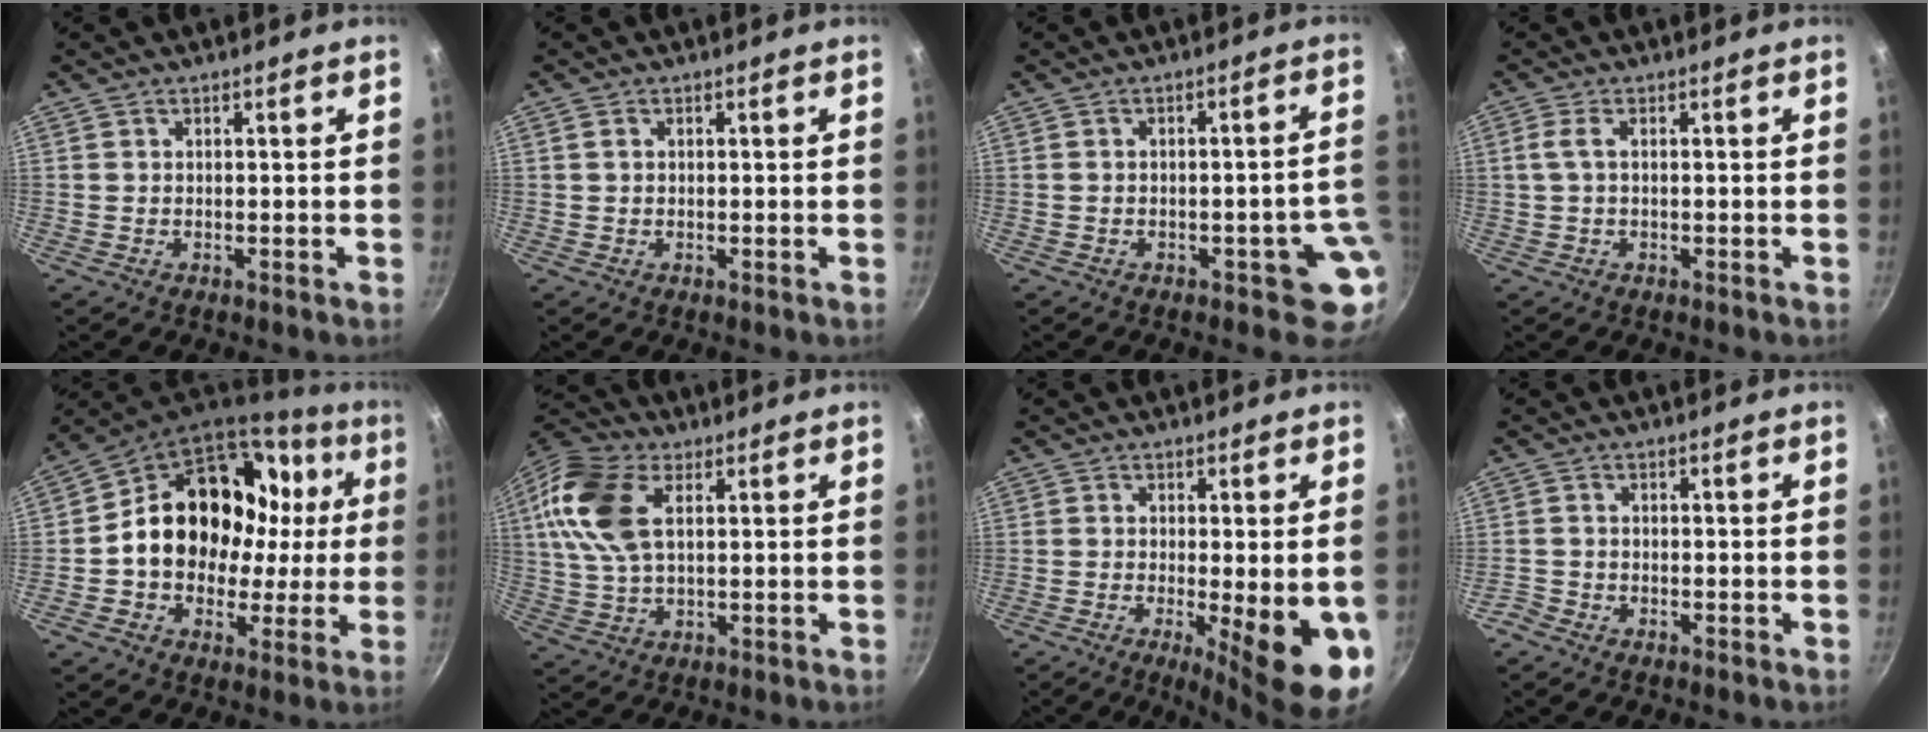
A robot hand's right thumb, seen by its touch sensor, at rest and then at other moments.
{"total": 1.0, "force": [0.3, 0.8, 0.6], "torque": [-0.009, 0.002, 0.005]}
{"total": 6.4, "force": [-1.8, 3.2, 5.2], "torque": [-0.012, 0.029, -0.017]}
{"total": 2.4, "force": [0.1, 1.0, 2.2], "torque": [-0.056, 0.007, 0.001]}
{"total": 23.4, "force": [3.1, 17.9, 14.7], "torque": [-0.215, 0.042, 0.054]}
{"total": 14.1, "force": [4.0, 7.9, 10.9], "torque": [-0.214, 0.009, 0.069]}
{"total": 13.5, "force": [-3.6, 3.3, 12.6], "torque": [-0.160, -0.012, -0.042]}
{"total": 1.7, "force": [-1.4, 0.8, 0.5], "torque": [-0.020, 0.011, -0.029]}